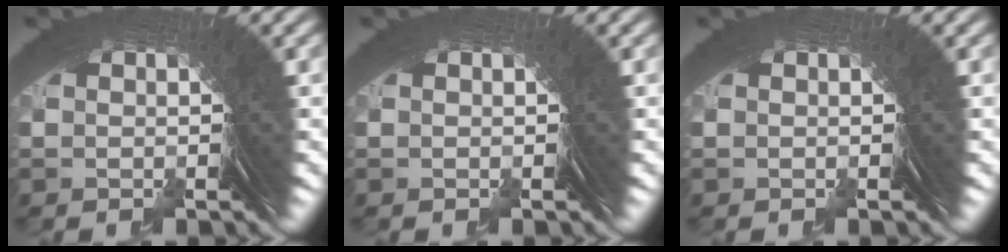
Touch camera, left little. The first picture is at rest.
{"total": 0.0}
{"total": 0.0}